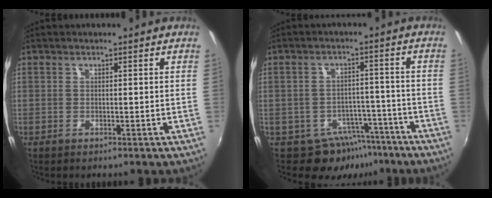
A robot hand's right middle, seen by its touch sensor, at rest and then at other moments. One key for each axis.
{"total": 7.7, "fx": -5.3, "fy": 5.3, "fz": 1.9, "tx": -0.029, "ty": 0.024, "tz": -0.059}